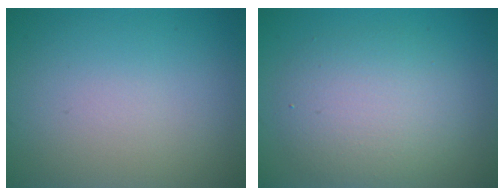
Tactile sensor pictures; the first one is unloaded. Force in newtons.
{"total": 4.9, "press": 4.9, "slide": 0.2}